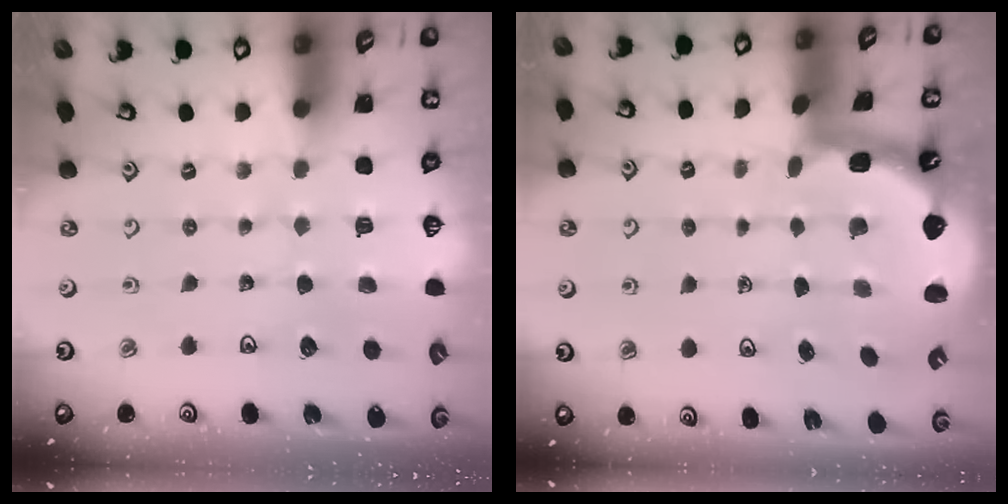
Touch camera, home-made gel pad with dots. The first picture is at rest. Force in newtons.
{"total": 2.7, "press": 1.5, "slide": 2.2}